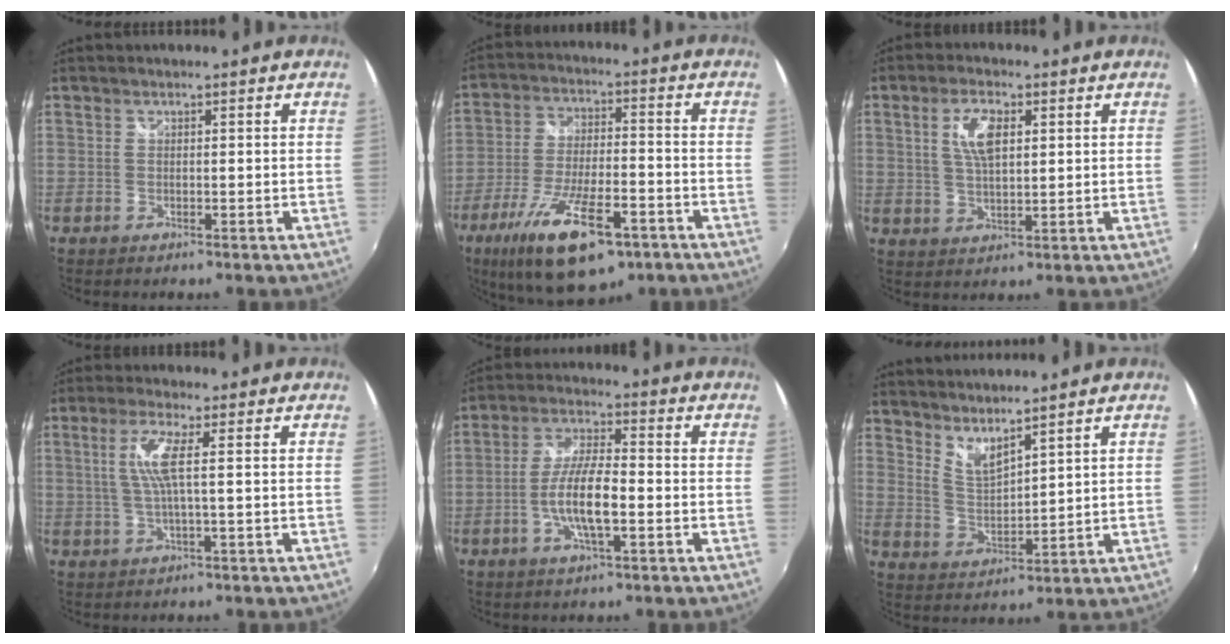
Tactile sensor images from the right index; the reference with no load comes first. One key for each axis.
{"total": 18.3, "fx": -10.5, "fy": 6.5, "fz": 13.5, "tx": -0.262, "ty": -0.035, "tz": -0.174}
{"total": 6.6, "fx": 2.0, "fy": 2.8, "fz": 5.6, "tx": -0.106, "ty": 0.006, "tz": 0.039}
{"total": 5.7, "fx": 0.8, "fy": -0.1, "fz": 5.7, "tx": -0.114, "ty": -0.002, "tz": 0.021}
{"total": 9.3, "fx": -2.7, "fy": 2.2, "fz": 8.7, "tx": -0.175, "ty": 0.001, "tz": -0.050}
{"total": 6.3, "fx": 5.5, "fy": 1.1, "fz": 3.0, "tx": -0.052, "ty": -0.009, "tz": 0.106}